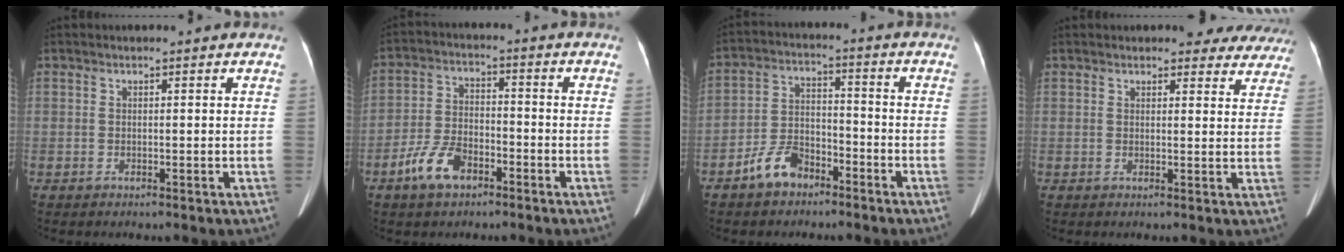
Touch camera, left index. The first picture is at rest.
{"total": 7.7, "force": [-4.7, 3.7, 4.8], "torque": [-0.110, 0.006, -0.088]}
{"total": 7.3, "force": [-5.1, 3.9, 3.6], "torque": [-0.082, 0.013, -0.092]}
{"total": 7.9, "force": [7.3, 3.0, 1.0], "torque": [0.026, -0.009, 0.056]}